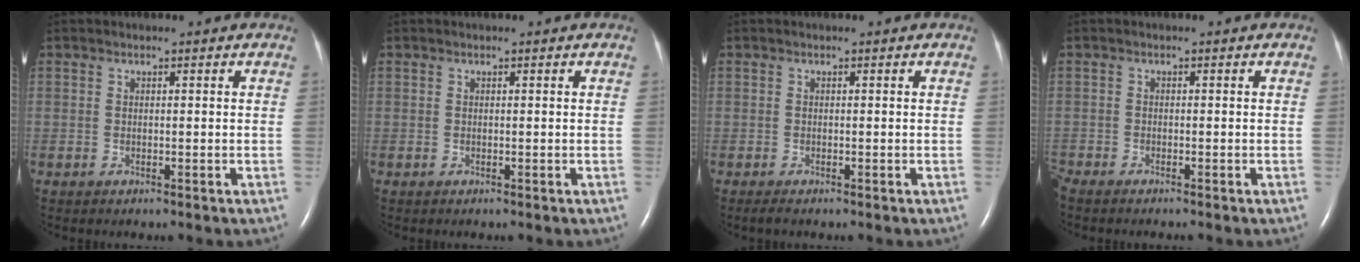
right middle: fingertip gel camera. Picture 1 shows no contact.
{"total": 0.0}
{"total": 0.8, "force": [-0.7, 0.0, 0.5], "torque": [-0.017, -0.004, -0.013]}
{"total": 2.1, "force": [-2.0, 0.0, 0.6], "torque": [-0.013, -0.004, -0.035]}